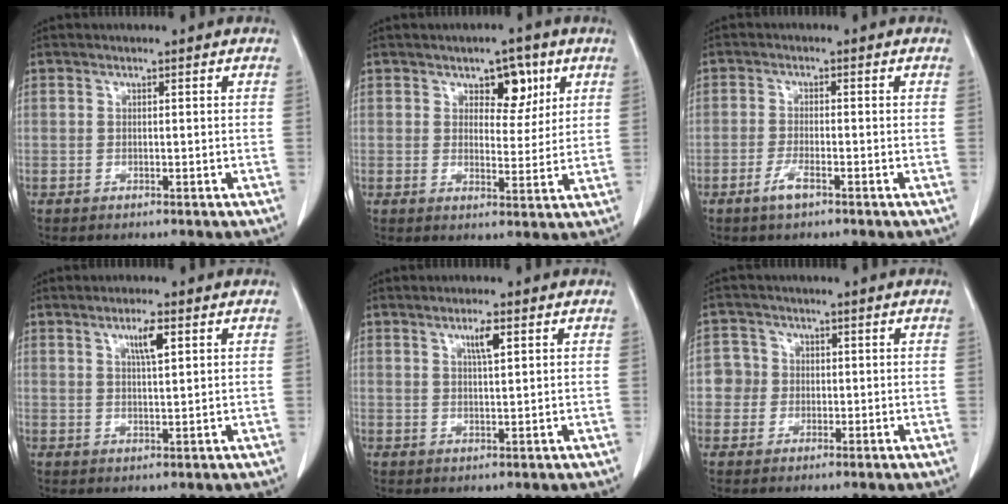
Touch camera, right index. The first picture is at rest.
{"total": 5.5, "force": [2.8, 3.0, 3.6], "torque": [-0.040, 0.004, 0.040]}
{"total": 2.8, "force": [-1.8, 0.5, 2.1], "torque": [-0.045, -0.002, -0.037]}
{"total": 3.6, "force": [1.7, 0.4, 3.1], "torque": [-0.054, -0.001, 0.029]}
{"total": 3.0, "force": [1.4, 0.3, 2.6], "torque": [-0.046, -0.001, 0.024]}
{"total": 3.5, "force": [0.0, 3.5, 0.2], "torque": [0.010, 0.013, -0.001]}